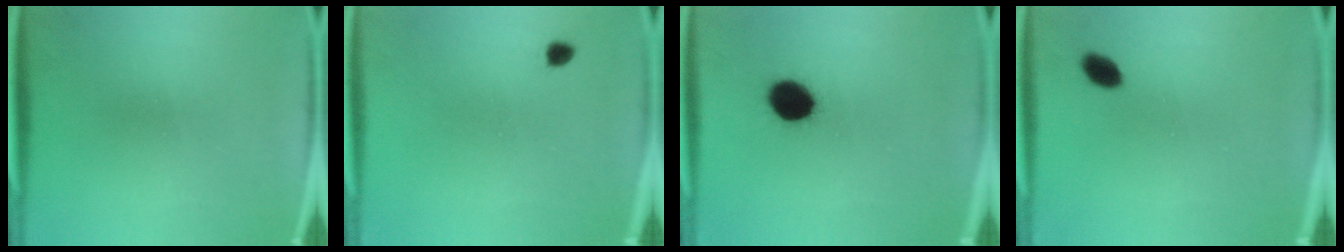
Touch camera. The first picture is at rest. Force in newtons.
{"total": 1.3}
{"total": 8.9}
{"total": 3.1}